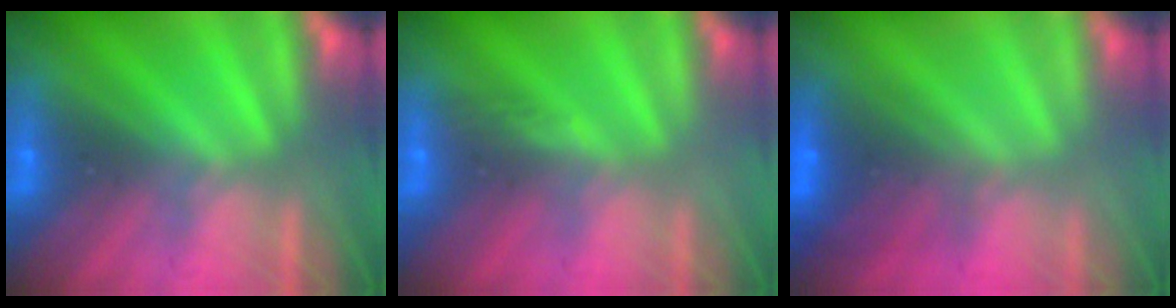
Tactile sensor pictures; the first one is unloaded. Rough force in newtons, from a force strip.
{"total": 2.9}
{"total": 2.7}